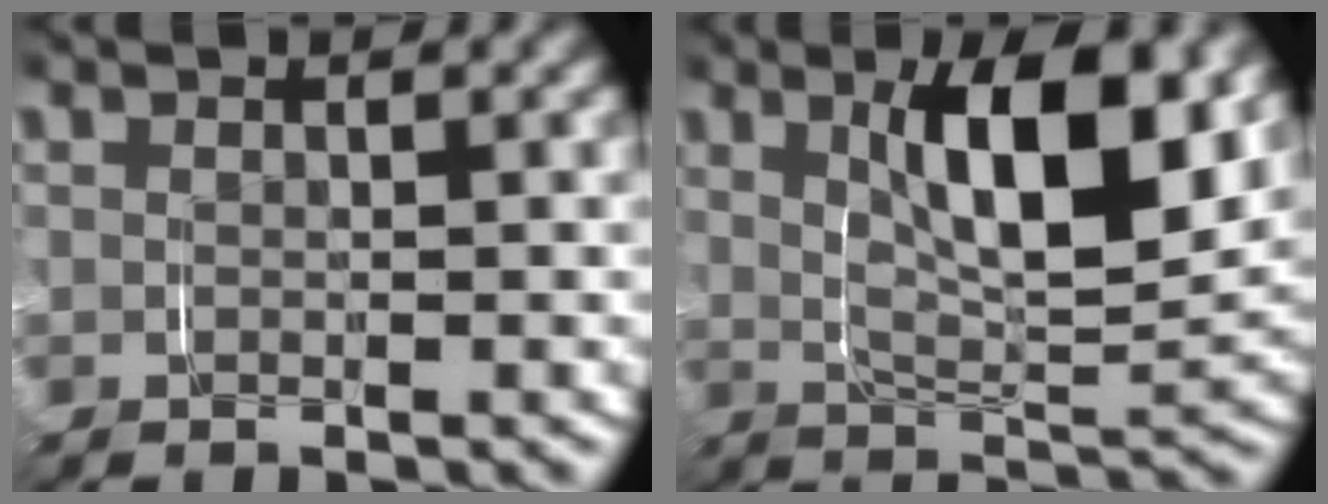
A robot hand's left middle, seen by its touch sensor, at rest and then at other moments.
{"total": 8.0, "force": [2.2, 2.4, 7.3], "torque": [-0.117, -0.004, 0.038]}